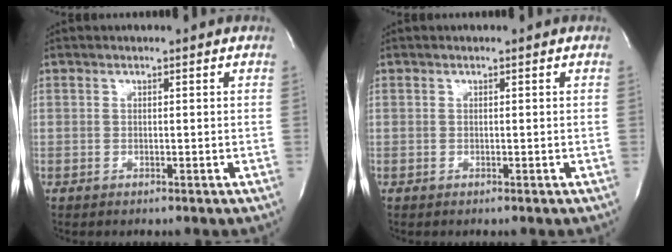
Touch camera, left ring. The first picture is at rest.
{"total": 0.0}